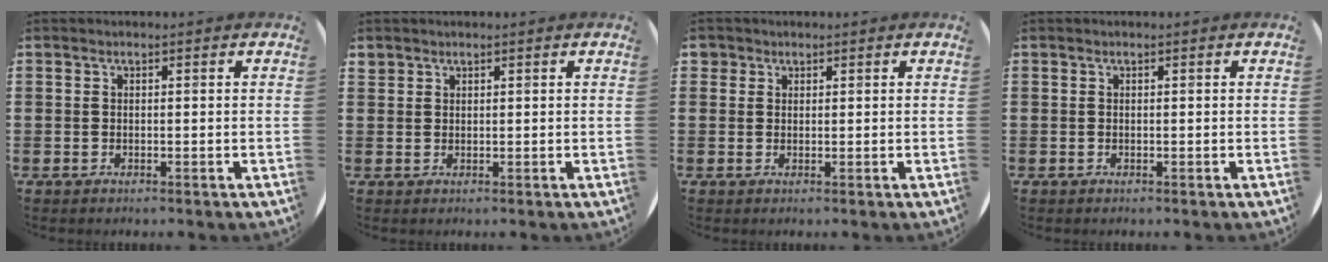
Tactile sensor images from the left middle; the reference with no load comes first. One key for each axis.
{"total": 1.0, "fx": 0.9, "fy": 0.4, "fz": -0.2, "tx": 0.010, "ty": 0.000, "tz": 0.017}
{"total": 1.3, "fx": 1.0, "fy": 0.9, "fz": 0.1, "tx": 0.005, "ty": 0.002, "tz": 0.018}
{"total": 0.0}